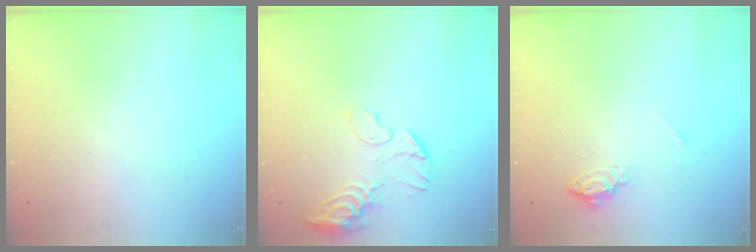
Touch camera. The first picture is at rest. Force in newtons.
{"total": 10.4, "press": 10.3, "slide": 1.6}
{"total": 6.4, "press": 6.4, "slide": 0.7}